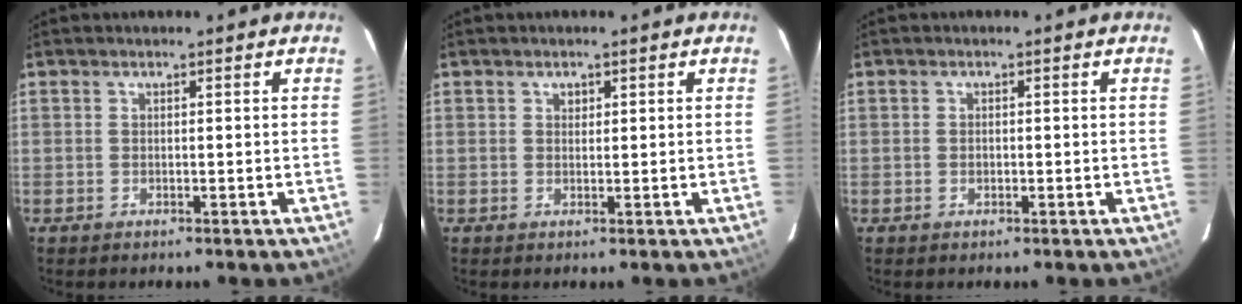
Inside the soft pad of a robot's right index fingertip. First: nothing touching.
{"total": 1.0, "force": [0.4, 0.9, 0.2], "torque": [0.002, 0.006, 0.006]}
{"total": 0.9, "force": [-0.3, 0.7, 0.5], "torque": [-0.010, 0.000, -0.005]}